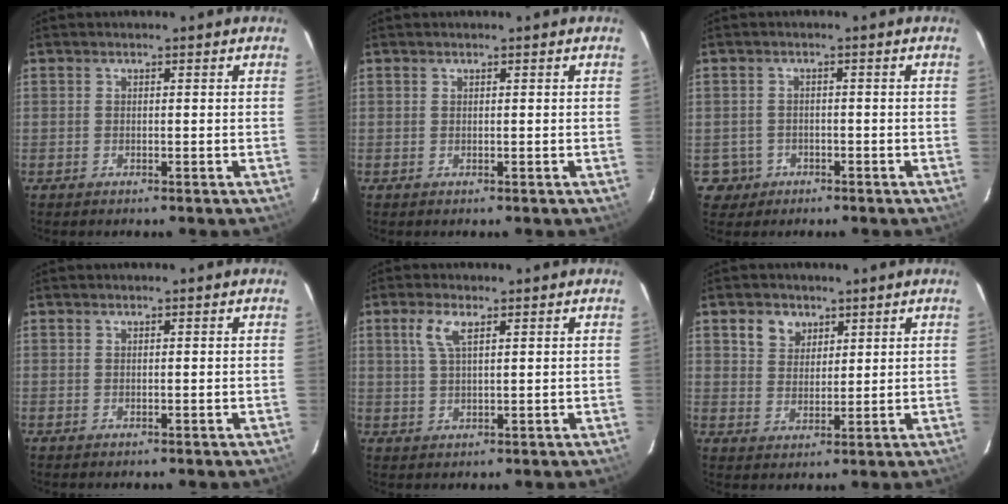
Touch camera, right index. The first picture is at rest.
{"total": 0.0}
{"total": 3.9, "force": [-1.4, 3.6, 0.1], "torque": [-0.012, 0.014, -0.019]}
{"total": 0.0}
{"total": 4.2, "force": [2.0, 1.4, 3.4], "torque": [-0.070, 0.006, 0.042]}
{"total": 5.1, "force": [2.8, 3.9, 1.7], "torque": [-0.026, 0.015, 0.056]}